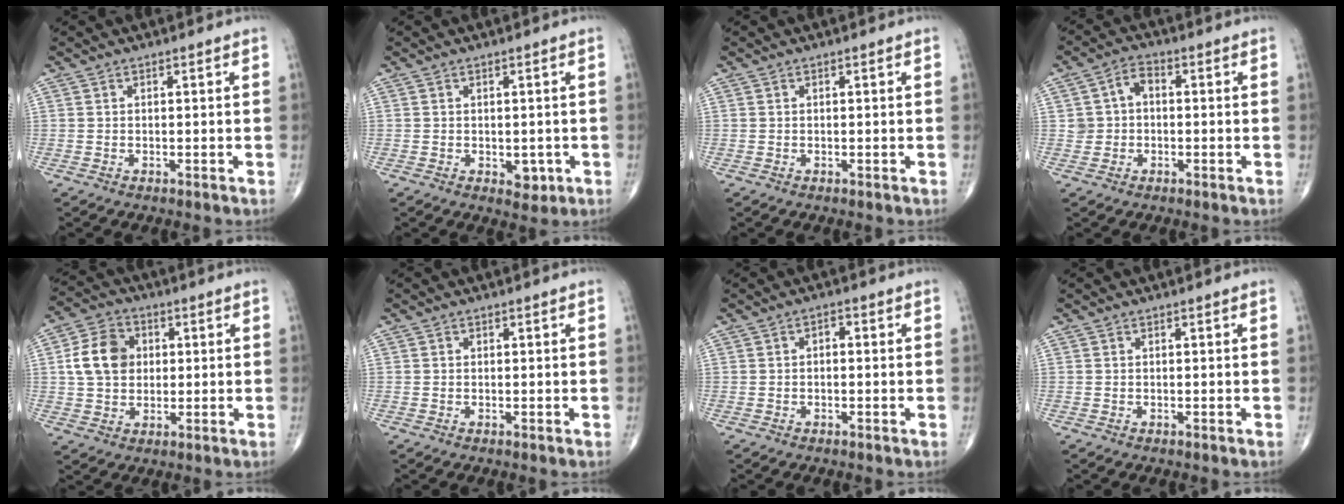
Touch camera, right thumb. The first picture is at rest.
{"total": 2.8, "force": [-0.7, 1.9, 2.0], "torque": [-0.007, 0.000, -0.004]}
{"total": 0.0}
{"total": 4.6, "force": [0.2, 3.8, 2.7], "torque": [-0.032, 0.018, -0.003]}
{"total": 10.3, "force": [1.3, 8.4, 5.8], "torque": [-0.084, 0.008, 0.017]}
{"total": 0.0}
{"total": 1.5, "force": [0.1, 0.9, 1.2], "torque": [-0.012, 0.007, -0.005]}
{"total": 0.0}